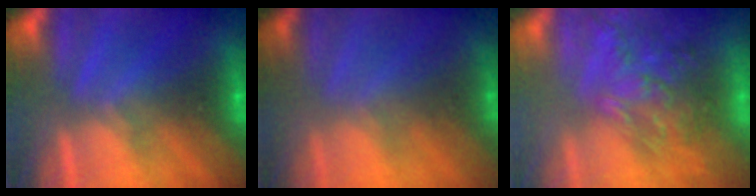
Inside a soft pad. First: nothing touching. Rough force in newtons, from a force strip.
{"total": 1.6}
{"total": 9.4}